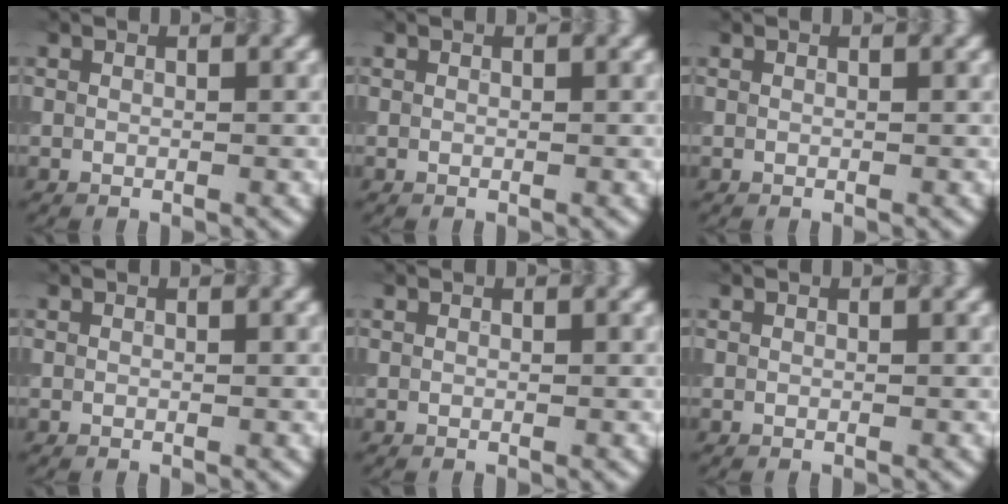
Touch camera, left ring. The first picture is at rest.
{"total": 0.0}
{"total": 0.0}
{"total": 0.0}
{"total": 0.0}
{"total": 0.0}